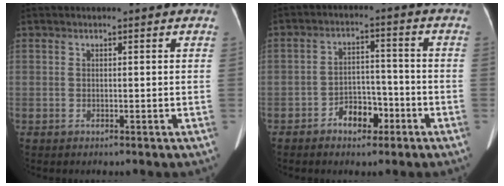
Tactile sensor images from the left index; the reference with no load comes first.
{"total": 5.5, "force": [-3.1, 3.3, 3.1], "torque": [-0.051, 0.019, -0.050]}